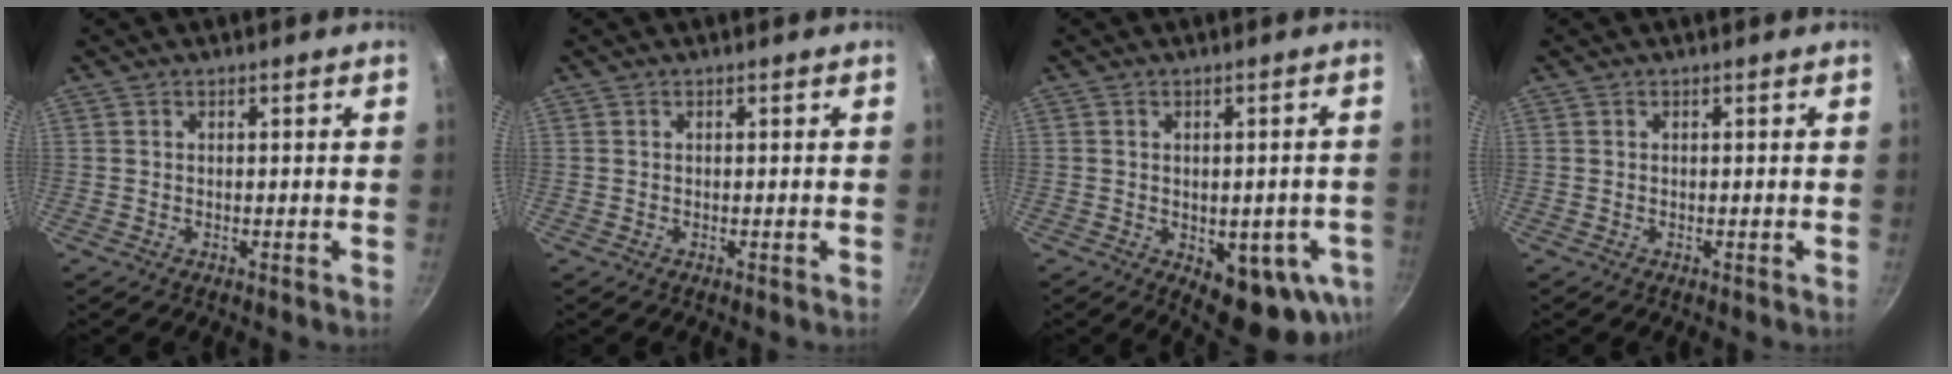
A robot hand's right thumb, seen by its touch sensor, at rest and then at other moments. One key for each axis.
{"total": 0.0}
{"total": 13.0, "fx": -3.7, "fy": 6.6, "fz": 10.6, "tx": -0.089, "ty": -0.010, "tz": -0.037}
{"total": 0.0}